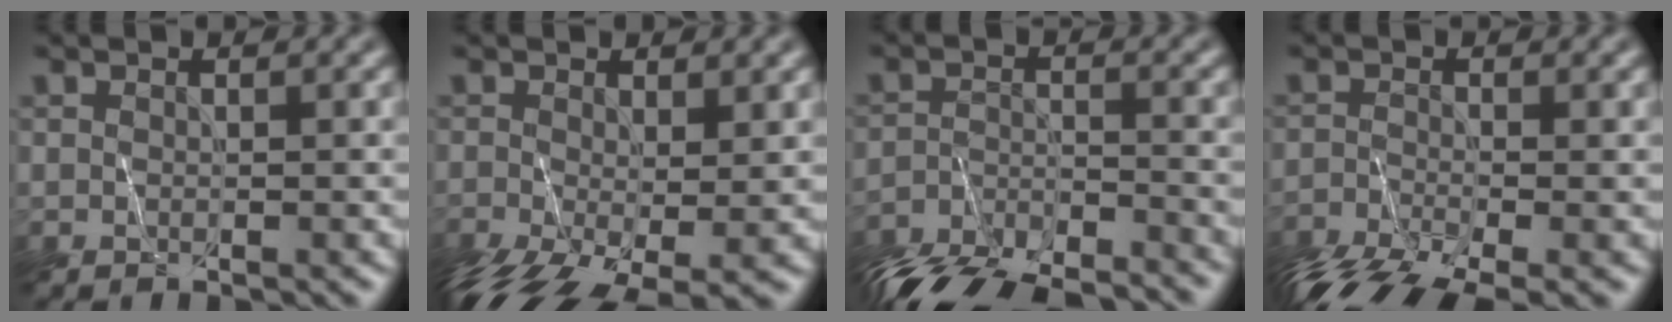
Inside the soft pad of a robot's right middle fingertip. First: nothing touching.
{"total": 7.5, "force": [-3.7, 3.2, 5.7], "torque": [-0.124, -0.034, -0.060]}
{"total": 9.5, "force": [-9.1, 1.6, 2.4], "torque": [-0.045, -0.026, -0.155]}
{"total": 7.3, "force": [-5.6, 2.2, 4.1], "torque": [-0.083, -0.026, -0.109]}